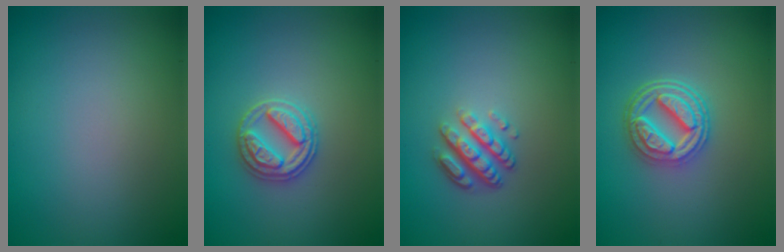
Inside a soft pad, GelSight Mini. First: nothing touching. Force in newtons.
{"total": 2.9, "press": 2.8, "slide": 0.4}
{"total": 3.6, "press": 2.6, "slide": 2.4}
{"total": 4.7, "press": 3.7, "slide": 2.9}